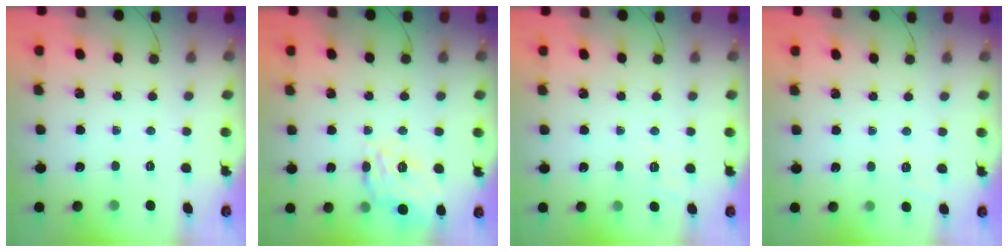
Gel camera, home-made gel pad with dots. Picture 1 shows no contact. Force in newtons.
{"total": 17.3, "press": 17.2, "slide": 1.9}
{"total": 2.0, "press": 1.5, "slide": 1.4}
{"total": 1.9, "press": 0.9, "slide": 1.6}